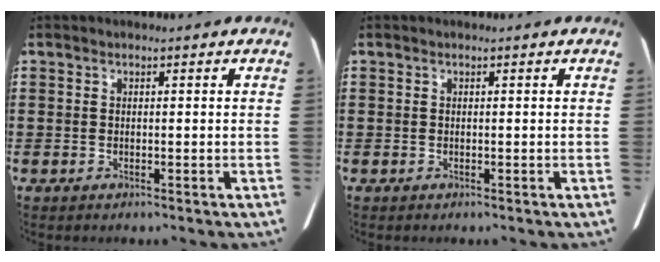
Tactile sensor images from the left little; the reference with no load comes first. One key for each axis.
{"total": 0.0}